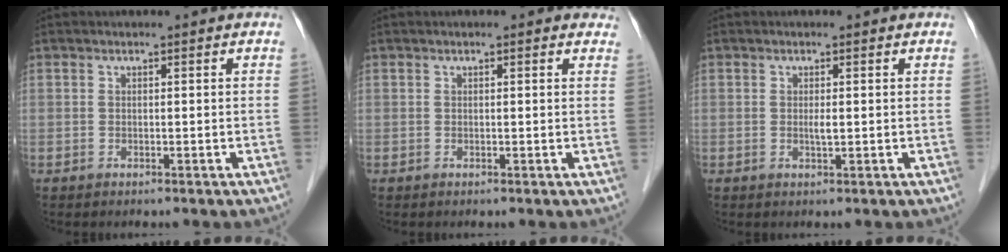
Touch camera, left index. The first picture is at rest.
{"total": 1.8, "force": [1.4, 0.6, 0.9], "torque": [-0.006, 0.010, 0.009]}
{"total": 1.0, "force": [0.0, 0.1, 1.0], "torque": [-0.023, -0.003, -0.001]}